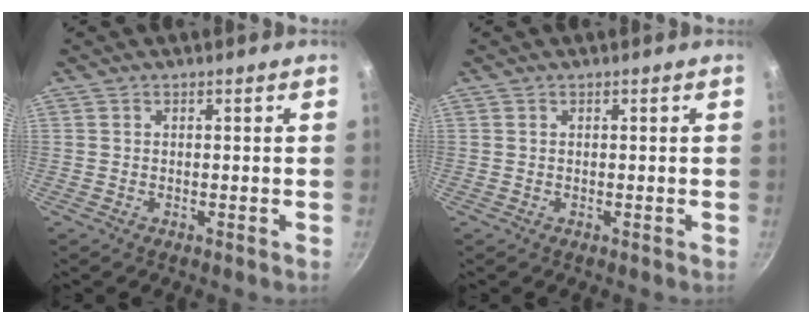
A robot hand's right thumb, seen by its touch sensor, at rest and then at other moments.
{"total": 0.0}